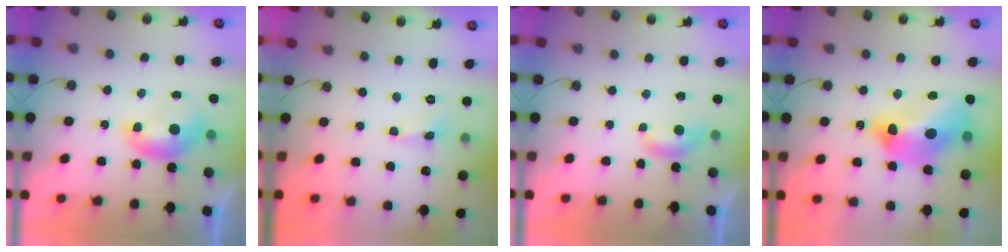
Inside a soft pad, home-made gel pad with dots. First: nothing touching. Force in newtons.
{"total": 0.0}
{"total": 2.3, "press": 2.3, "slide": 0.4}
{"total": 15.4, "press": 15.3, "slide": 1.8}